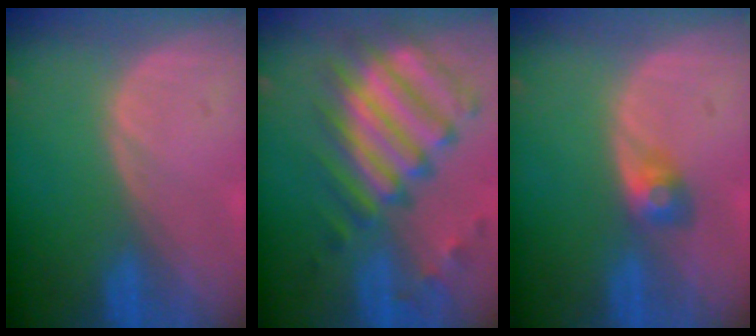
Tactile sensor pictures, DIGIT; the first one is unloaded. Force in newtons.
{"total": 11.9, "press": 10.3, "slide": 5.9}
{"total": 3.0, "press": 2.6, "slide": 1.4}